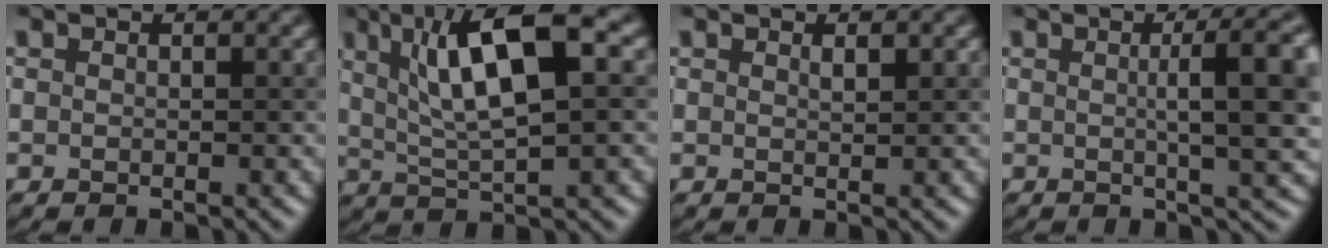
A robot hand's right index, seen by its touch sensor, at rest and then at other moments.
{"total": 9.7, "force": [3.2, 2.6, 8.7], "torque": [-0.141, 0.016, 0.054]}
{"total": 0.8, "force": [0.7, 0.1, 0.5], "torque": [-0.008, 0.001, 0.011]}
{"total": 8.6, "force": [1.1, 2.1, 8.3], "torque": [-0.078, 0.016, 0.013]}